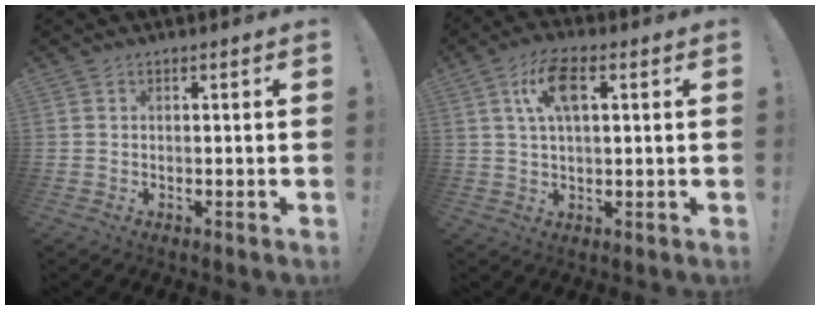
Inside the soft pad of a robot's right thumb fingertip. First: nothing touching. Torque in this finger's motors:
{"motor_torque": [-0.05, -0.05, 0.00, 0.00, 0.06]}